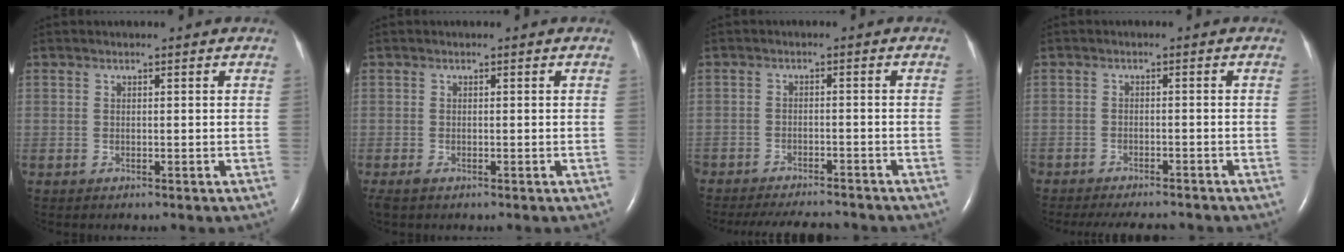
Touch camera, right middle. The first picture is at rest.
{"total": 1.2, "force": [-0.7, 0.4, 0.8], "torque": [-0.024, -0.005, -0.012]}
{"total": 9.9, "force": [-9.1, 2.2, 3.4], "torque": [-0.053, -0.009, -0.124]}
{"total": 8.3, "force": [-7.4, 1.9, 3.1], "torque": [-0.042, -0.010, -0.100]}